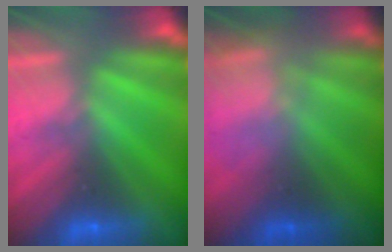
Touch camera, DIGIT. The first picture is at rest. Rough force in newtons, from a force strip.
{"total": 7.4}